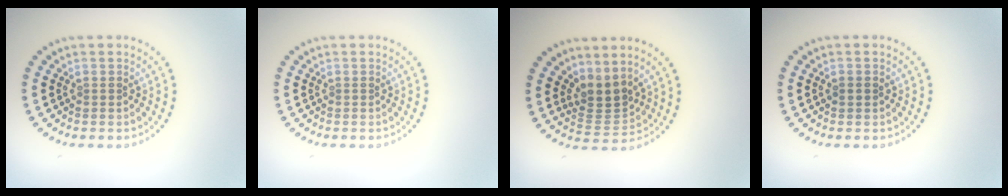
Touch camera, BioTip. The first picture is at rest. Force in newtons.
{"total": 0.0}
{"total": 2.9, "press": 2.1, "slide": 2.0}
{"total": 1.0, "press": 1.0, "slide": 0.1}